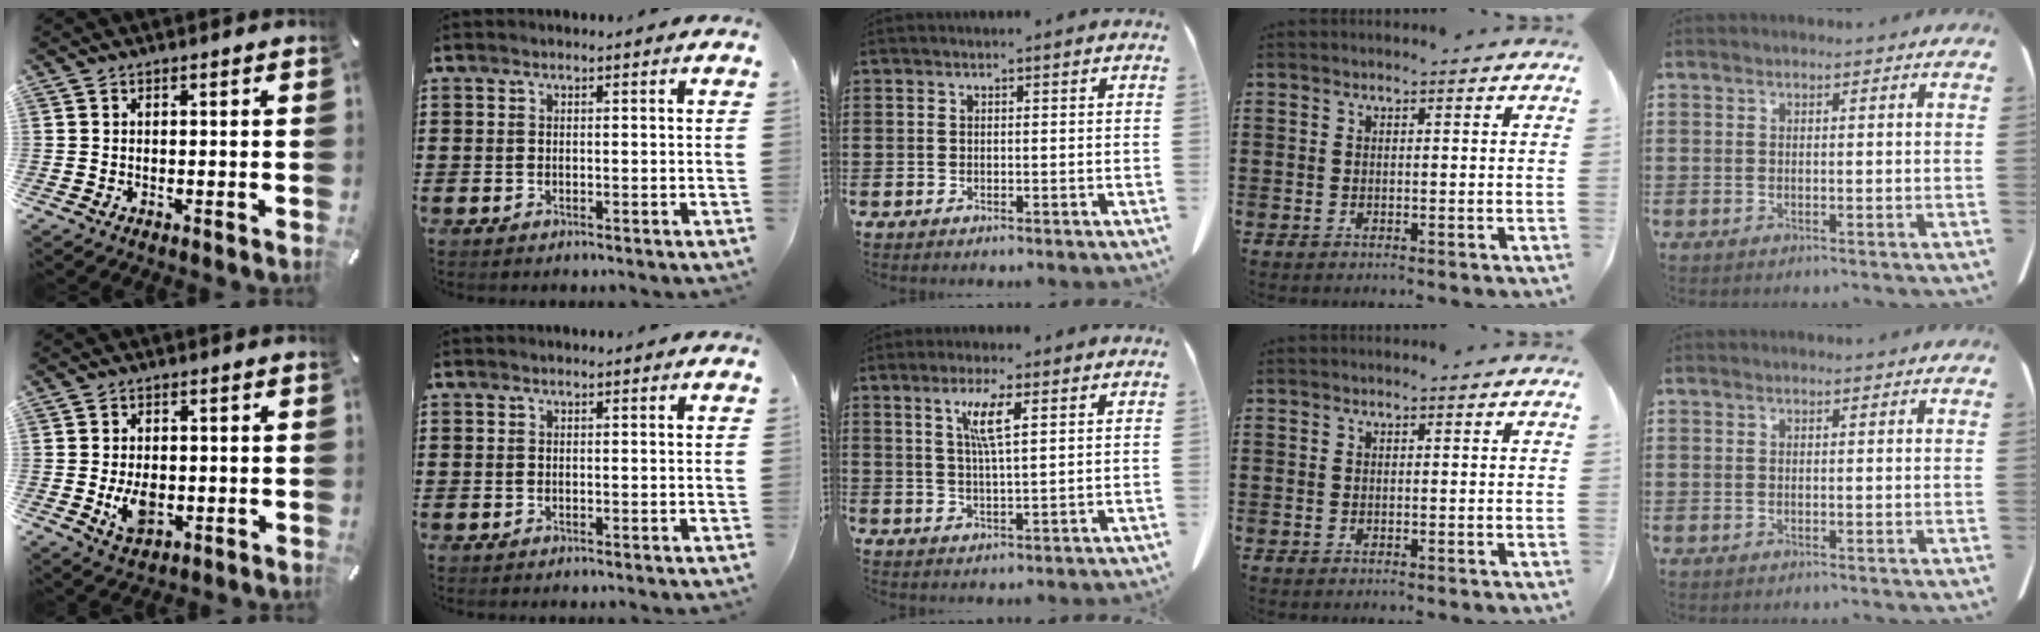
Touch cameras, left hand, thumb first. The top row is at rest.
{"thumb": {"total": 6.2, "force": [-1.1, 4.0, 4.6], "torque": [-0.096, -0.005, -0.020]}, "middle": {"total": 5.3, "force": [2.4, 0.5, 4.7], "torque": [-0.099, 0.004, 0.038]}}